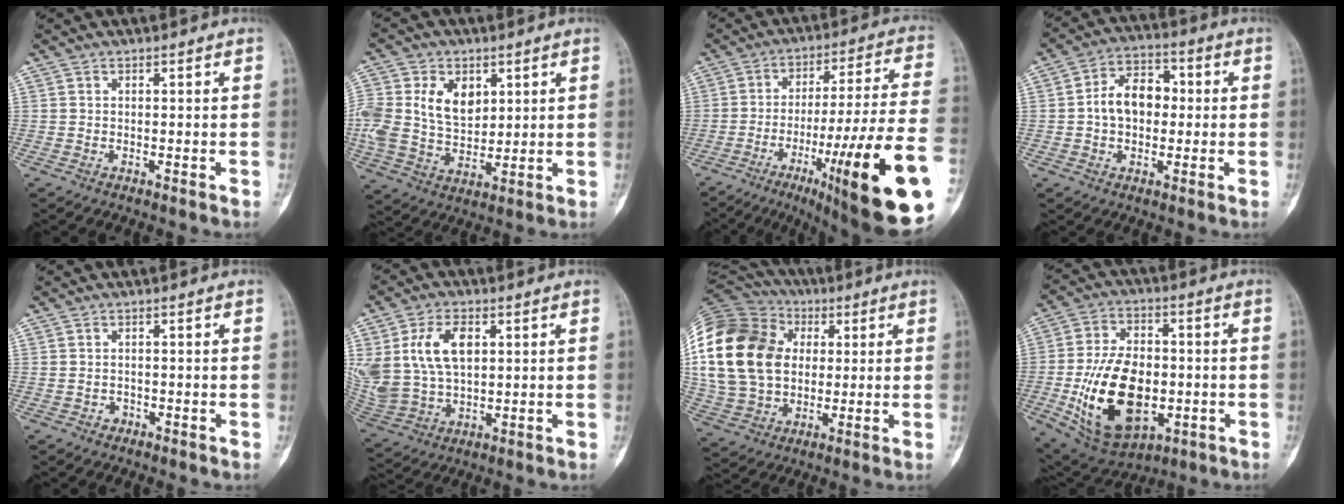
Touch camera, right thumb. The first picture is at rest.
{"total": 15.7, "force": [4.1, 10.9, 10.5], "torque": [-0.211, -0.007, 0.086]}
{"total": 26.8, "force": [-10.8, 3.1, 24.4], "torque": [-0.315, 0.035, -0.155]}
{"total": 9.8, "force": [0.2, 6.9, 6.9], "torque": [-0.093, 0.026, -0.006]}
{"total": 1.2, "force": [-0.4, 1.1, 0.3], "torque": [-0.001, 0.009, -0.004]}
{"total": 15.9, "force": [4.3, 10.1, 11.5], "torque": [-0.237, -0.007, 0.095]}
{"total": 27.4, "force": [4.3, 20.2, 18.0], "torque": [-0.386, 0.035, 0.088]}
{"total": 20.6, "force": [-3.9, 12.8, 15.7], "torque": [-0.246, 0.008, -0.044]}